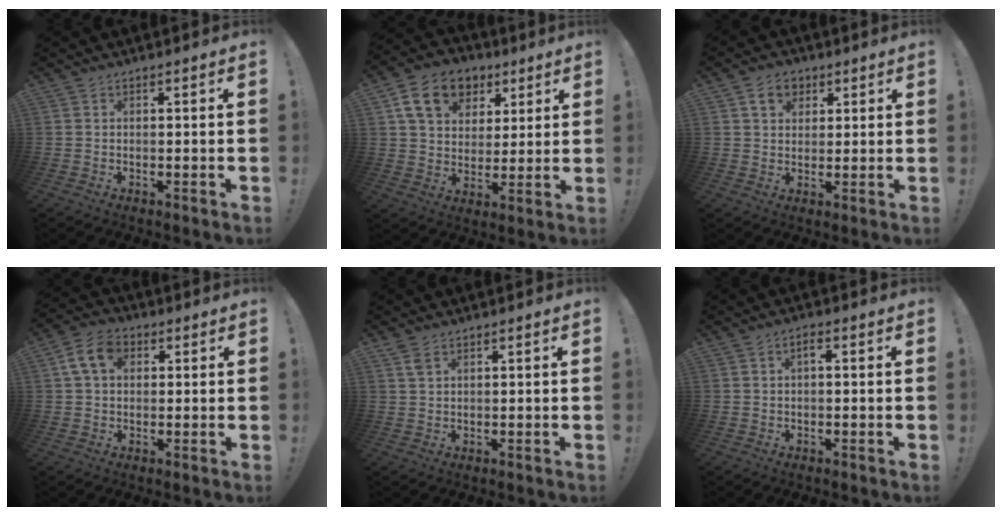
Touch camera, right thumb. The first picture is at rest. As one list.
[{"total": 15.7, "force": [7.4, 11.4, 7.9], "torque": [-0.123, -0.026, 0.143]}, {"total": 6.8, "force": [3.3, 5.2, 2.9], "torque": [-0.040, -0.004, 0.061]}, {"total": 8.9, "force": [2.5, 6.3, 5.8], "torque": [-0.114, 0.012, 0.051]}, {"total": 2.8, "force": [1.7, 1.3, 1.8], "torque": [-0.038, -0.002, 0.032]}, {"total": 1.6, "force": [0.0, 0.7, 1.5], "torque": [-0.038, 0.010, 0.000]}]